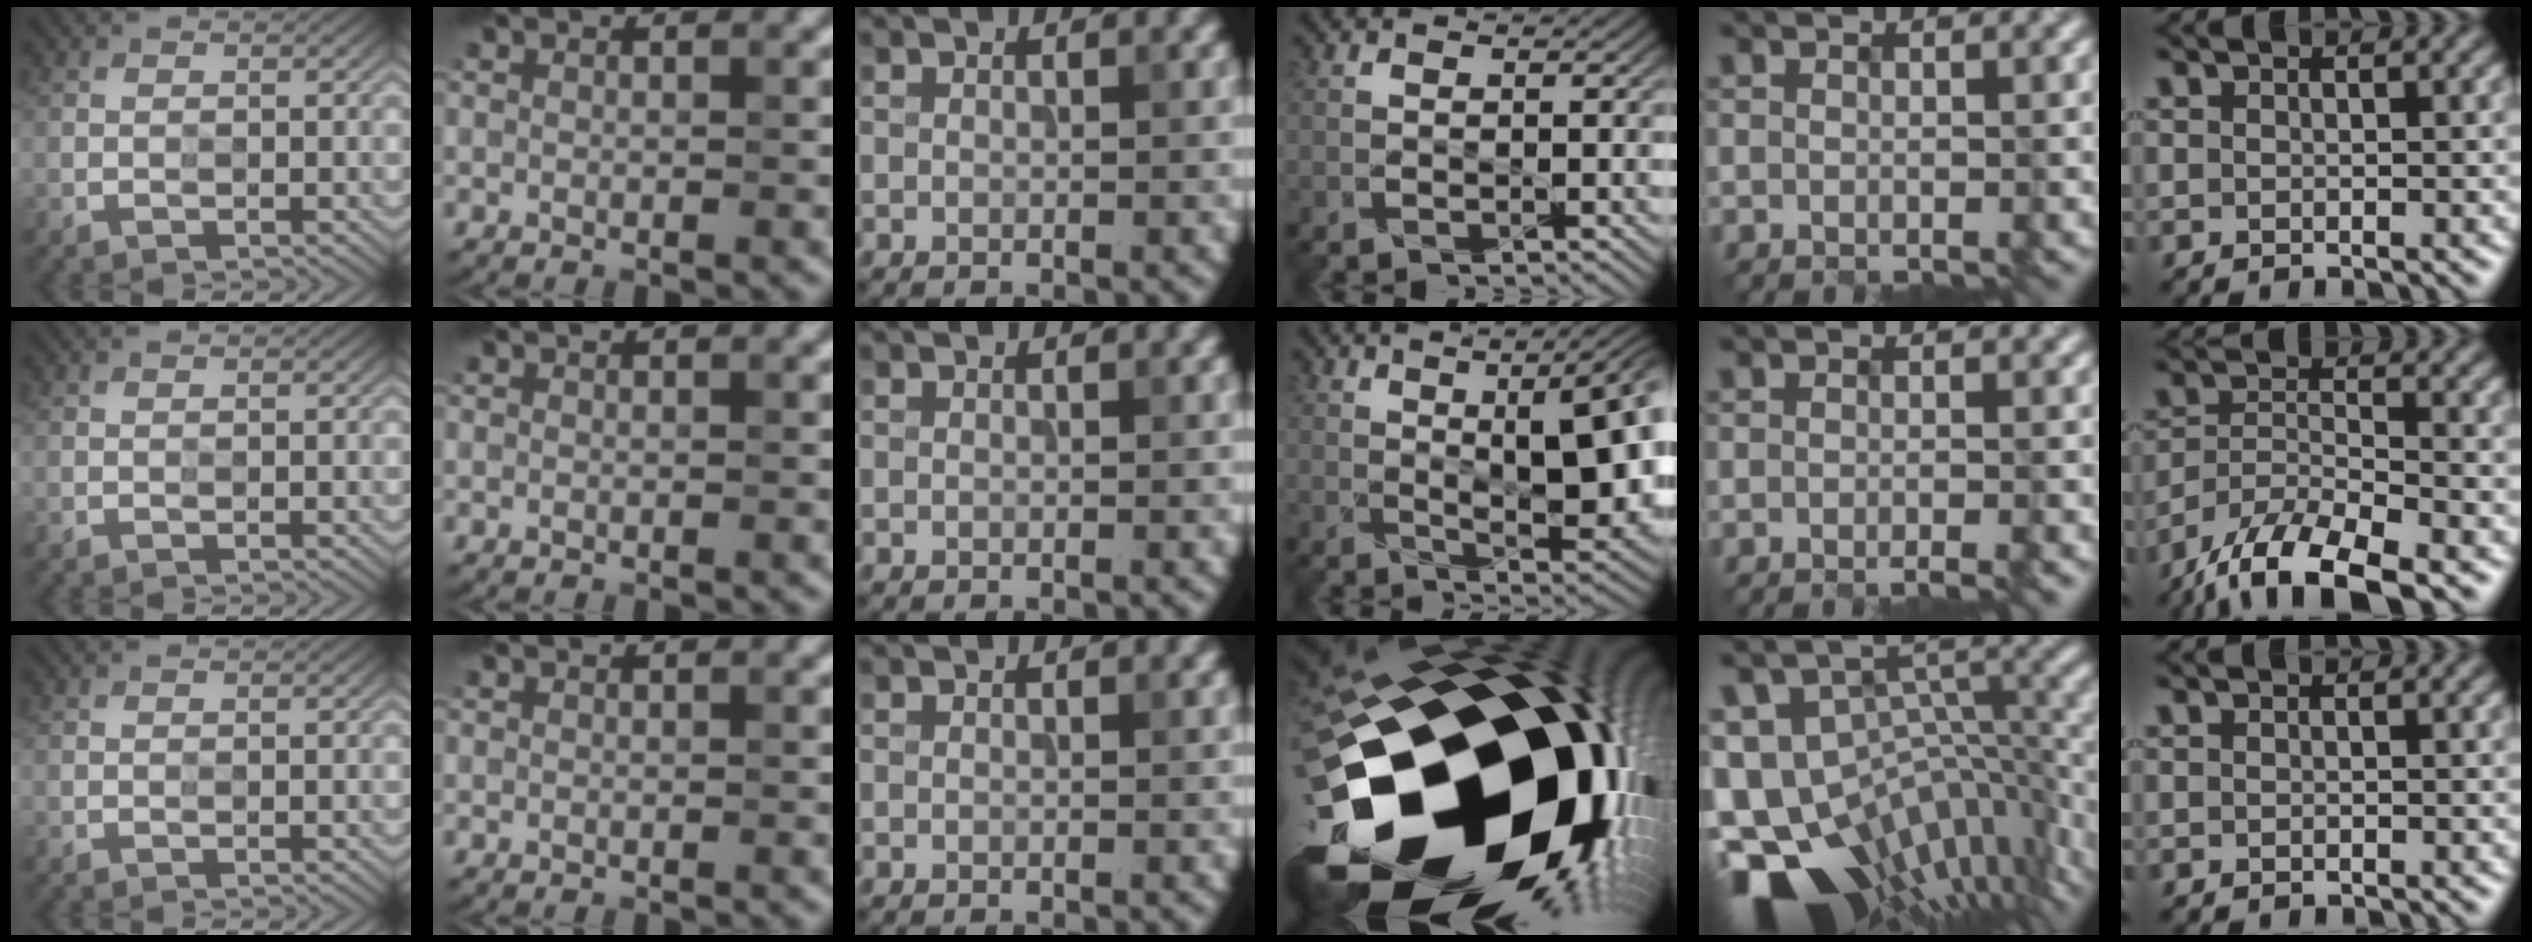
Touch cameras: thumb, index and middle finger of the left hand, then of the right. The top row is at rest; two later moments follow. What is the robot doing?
{"motion": "insert", "object": "power strip"}